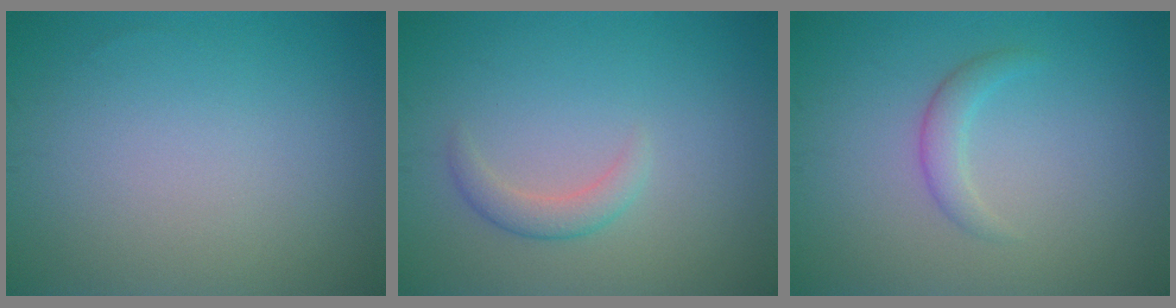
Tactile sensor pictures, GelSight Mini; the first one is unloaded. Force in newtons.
{"total": 1.7, "press": 1.7, "slide": 0.1}
{"total": 1.7, "press": 1.7, "slide": 0.1}